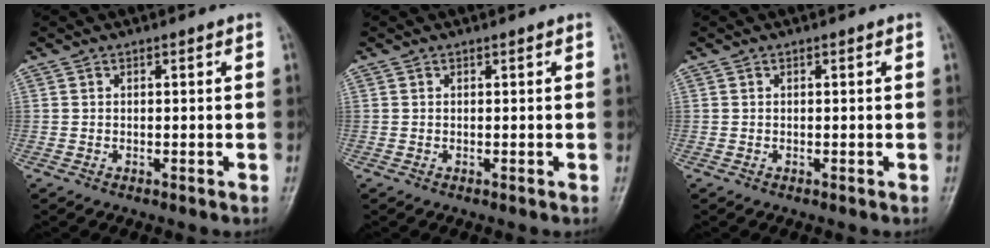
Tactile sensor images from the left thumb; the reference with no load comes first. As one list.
[{"total": 0.0}, {"total": 0.0}]